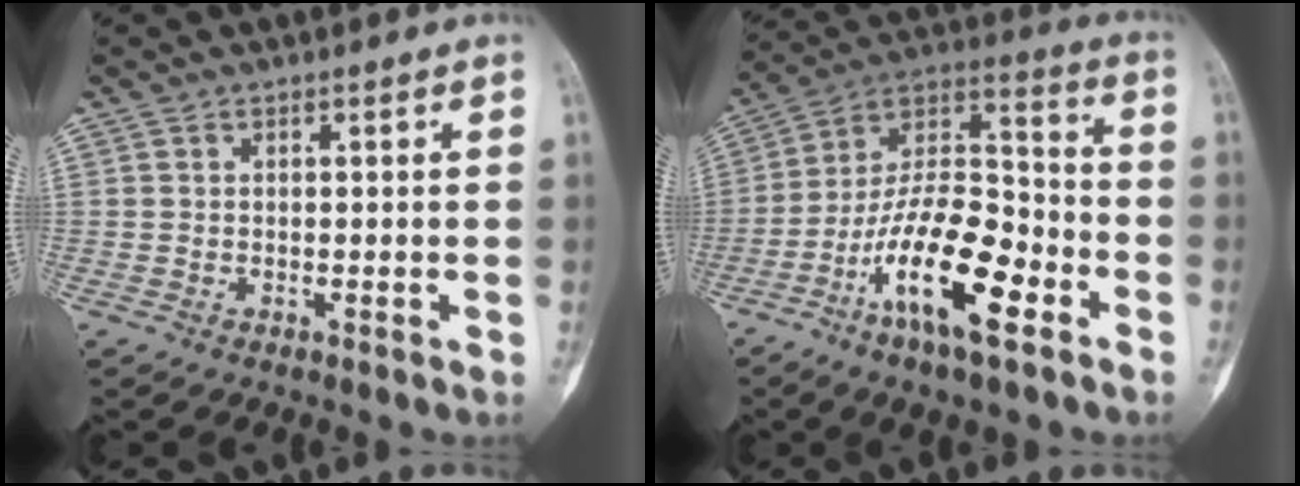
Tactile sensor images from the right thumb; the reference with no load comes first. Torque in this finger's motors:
{"motor_torque": [0.17, 0.90, 1.74, -1.02, 0.16]}